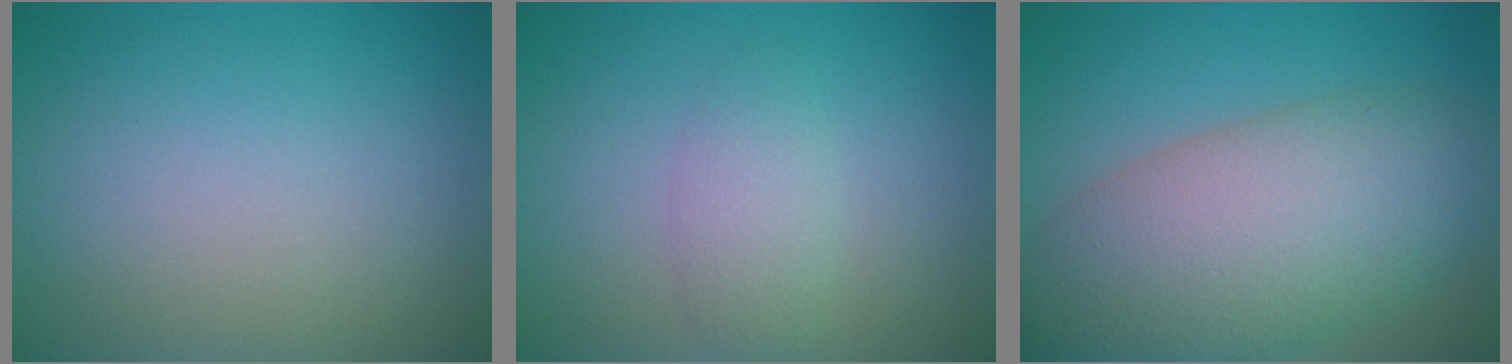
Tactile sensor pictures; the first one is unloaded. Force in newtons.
{"total": 1.2, "press": 1.2, "slide": 0.2}
{"total": 10.8, "press": 10.8, "slide": 0.5}